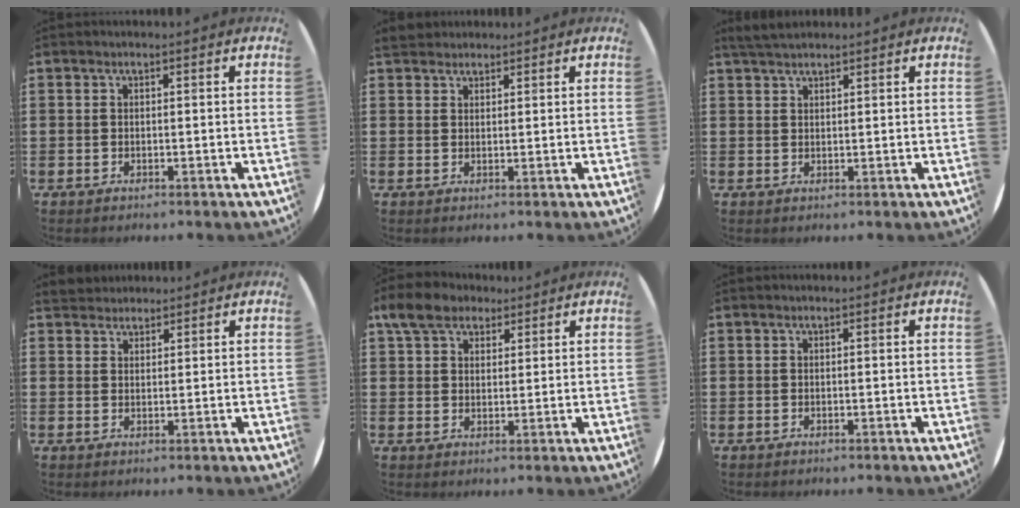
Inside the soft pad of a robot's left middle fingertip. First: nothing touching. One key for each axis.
{"total": 2.3, "fx": 2.1, "fy": 0.8, "fz": 0.2, "tx": 0.001, "ty": 0.002, "tz": 0.039}
{"total": 2.7, "fx": 2.3, "fy": 0.7, "fz": 1.0, "tx": -0.024, "ty": 0.006, "tz": 0.044}
{"total": 2.4, "fx": 2.2, "fy": 0.8, "fz": -0.2, "tx": 0.000, "ty": 0.003, "tz": 0.044}
{"total": 5.9, "fx": 4.4, "fy": 3.4, "fz": 2.1, "tx": -0.049, "ty": 0.006, "tz": 0.082}
{"total": 0.0}